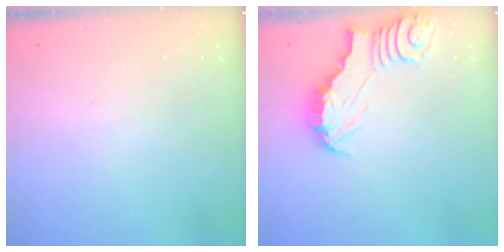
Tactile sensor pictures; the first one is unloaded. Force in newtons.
{"total": 3.1, "press": 3.1, "slide": 0.3}